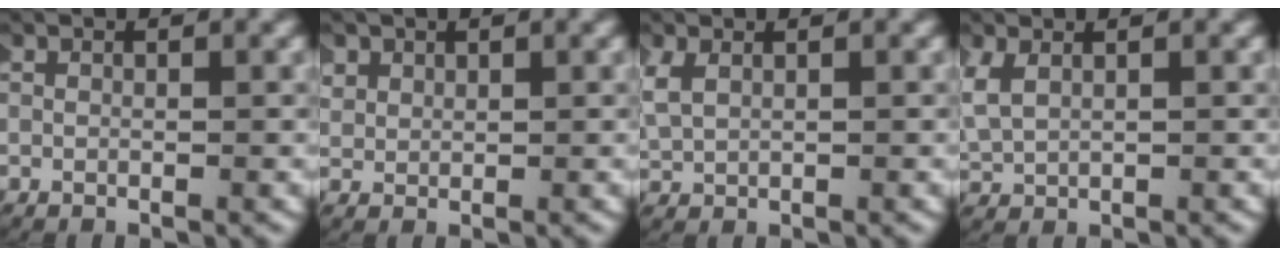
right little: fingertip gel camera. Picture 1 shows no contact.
{"total": 2.2, "force": [1.0, 1.7, 0.9], "torque": [-0.037, -0.002, 0.021]}
{"total": 2.7, "force": [1.1, 2.0, 1.4], "torque": [-0.054, 0.001, 0.027]}
{"total": 3.6, "force": [1.1, 2.9, 1.9], "torque": [-0.066, -0.001, 0.027]}